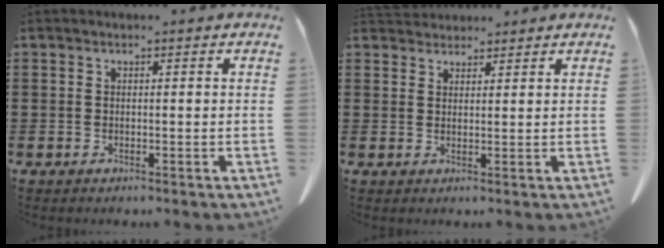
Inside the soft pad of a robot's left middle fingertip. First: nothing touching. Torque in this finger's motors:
{"motor_torque": [0.34, 0.13, 0.03, 0.03]}